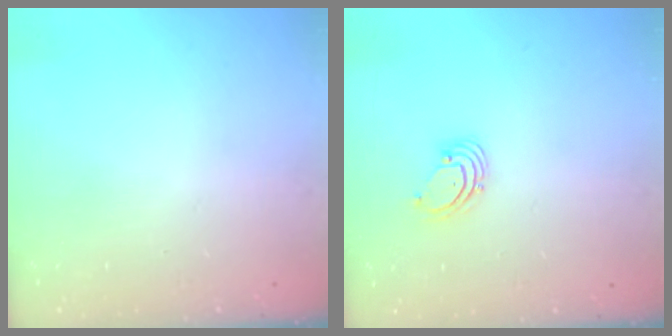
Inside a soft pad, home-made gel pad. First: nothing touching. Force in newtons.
{"total": 1.6, "press": 1.6, "slide": 0.1}